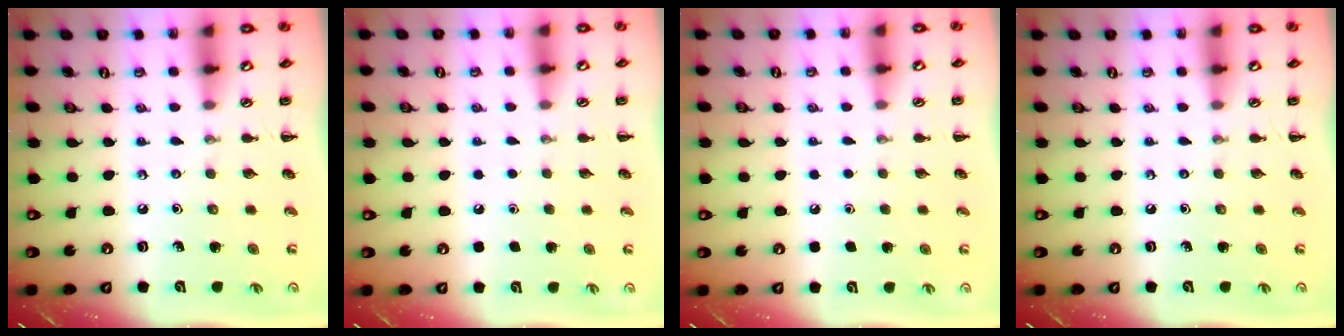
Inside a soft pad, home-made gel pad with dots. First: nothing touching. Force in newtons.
{"total": 1.6, "press": 1.6, "slide": 0.1}
{"total": 1.6, "press": 1.6, "slide": 0.1}
{"total": 0.0}